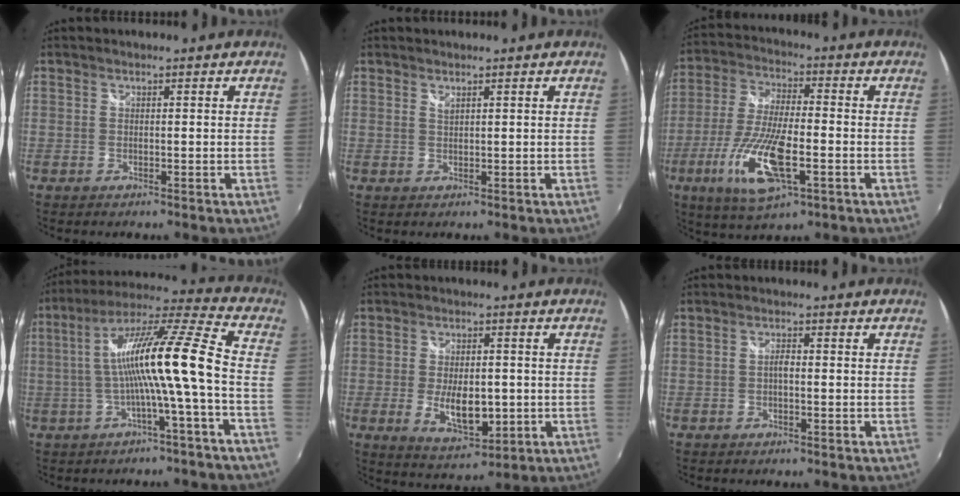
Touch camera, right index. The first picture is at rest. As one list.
[{"total": 0.8, "force": [0.7, 0.2, 0.4], "torque": [-0.007, 0.000, 0.012]}, {"total": 15.3, "force": [-5.6, 4.7, 13.5], "torque": [-0.284, -0.022, -0.104]}, {"total": 14.9, "force": [-2.4, -0.7, 14.6], "torque": [-0.257, 0.010, -0.039]}, {"total": 9.4, "force": [-1.6, 4.7, 8.0], "torque": [-0.152, -0.014, -0.019]}, {"total": 1.3, "force": [-0.3, 0.5, 1.1], "torque": [-0.022, 0.004, -0.008]}]